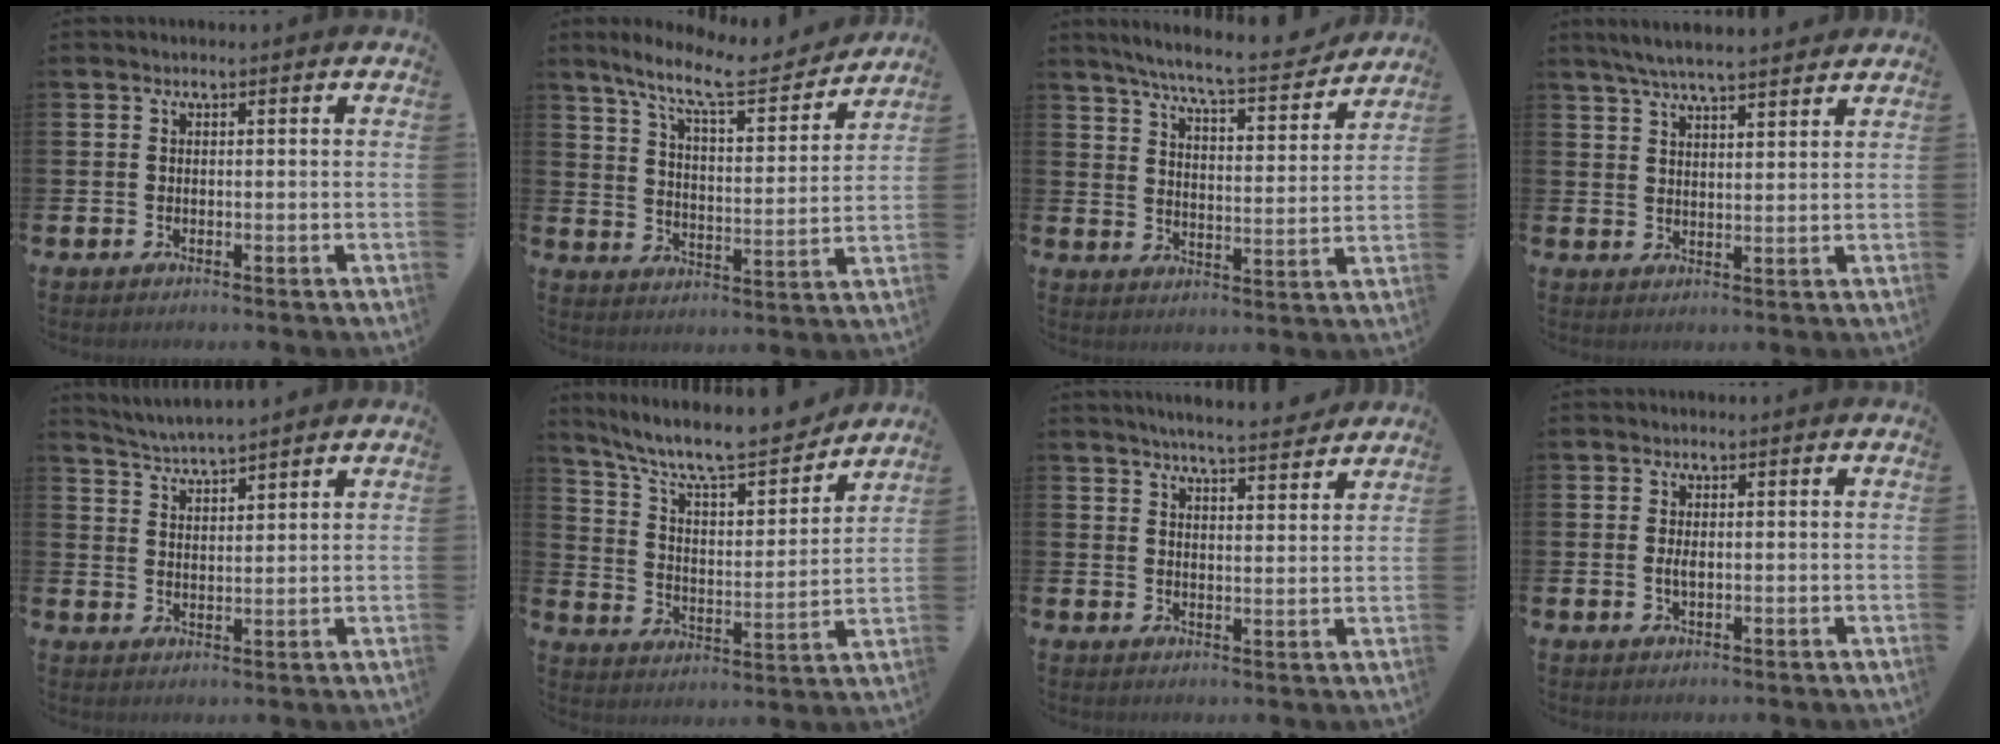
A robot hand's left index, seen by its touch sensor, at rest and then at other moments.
{"total": 10.0, "force": [8.7, 1.9, 4.7], "torque": [-0.120, -0.047, 0.150]}
{"total": 7.7, "force": [7.1, 0.3, 3.0], "torque": [-0.082, -0.048, 0.122]}
{"total": 5.4, "force": [5.1, 0.4, 1.8], "torque": [-0.050, -0.019, 0.092]}
{"total": 3.8, "force": [3.7, -0.3, 0.2], "torque": [-0.025, -0.022, 0.068]}
{"total": 9.9, "force": [8.9, 2.0, 3.7], "torque": [-0.103, -0.067, 0.151]}
{"total": 5.0, "force": [4.9, -0.3, 0.9], "torque": [-0.033, -0.031, 0.086]}
{"total": 1.5, "force": [0.0, 0.7, 1.4], "torque": [-0.023, 0.001, -0.002]}